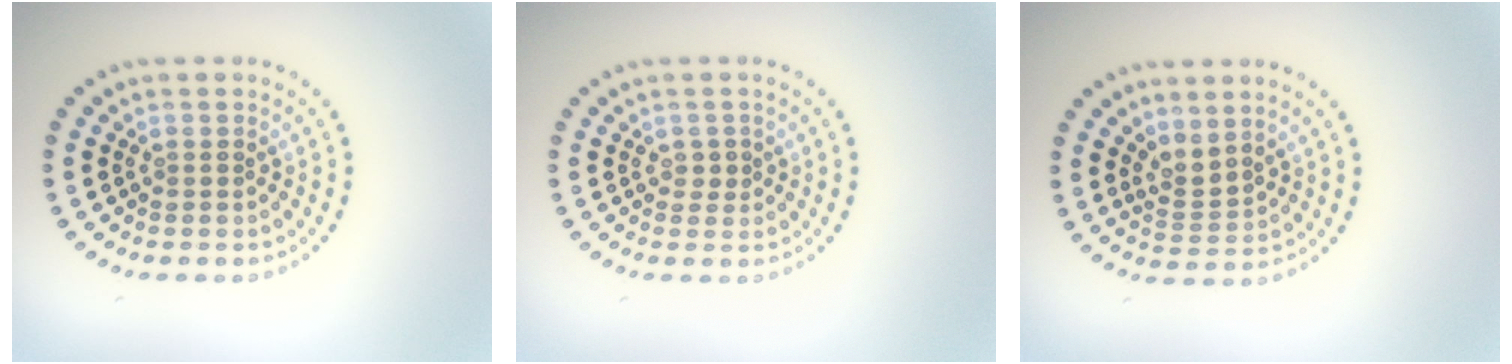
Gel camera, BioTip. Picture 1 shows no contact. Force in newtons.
{"total": 0.8, "press": 0.8, "slide": 0.2}
{"total": 2.1, "press": 1.4, "slide": 1.5}